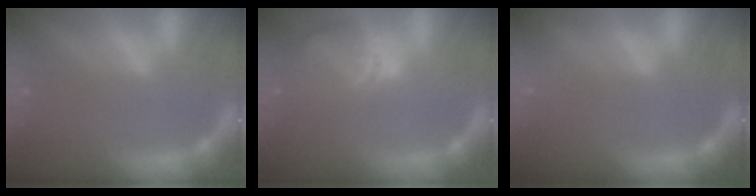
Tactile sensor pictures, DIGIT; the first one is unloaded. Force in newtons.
{"total": 5.6}
{"total": 1.9}